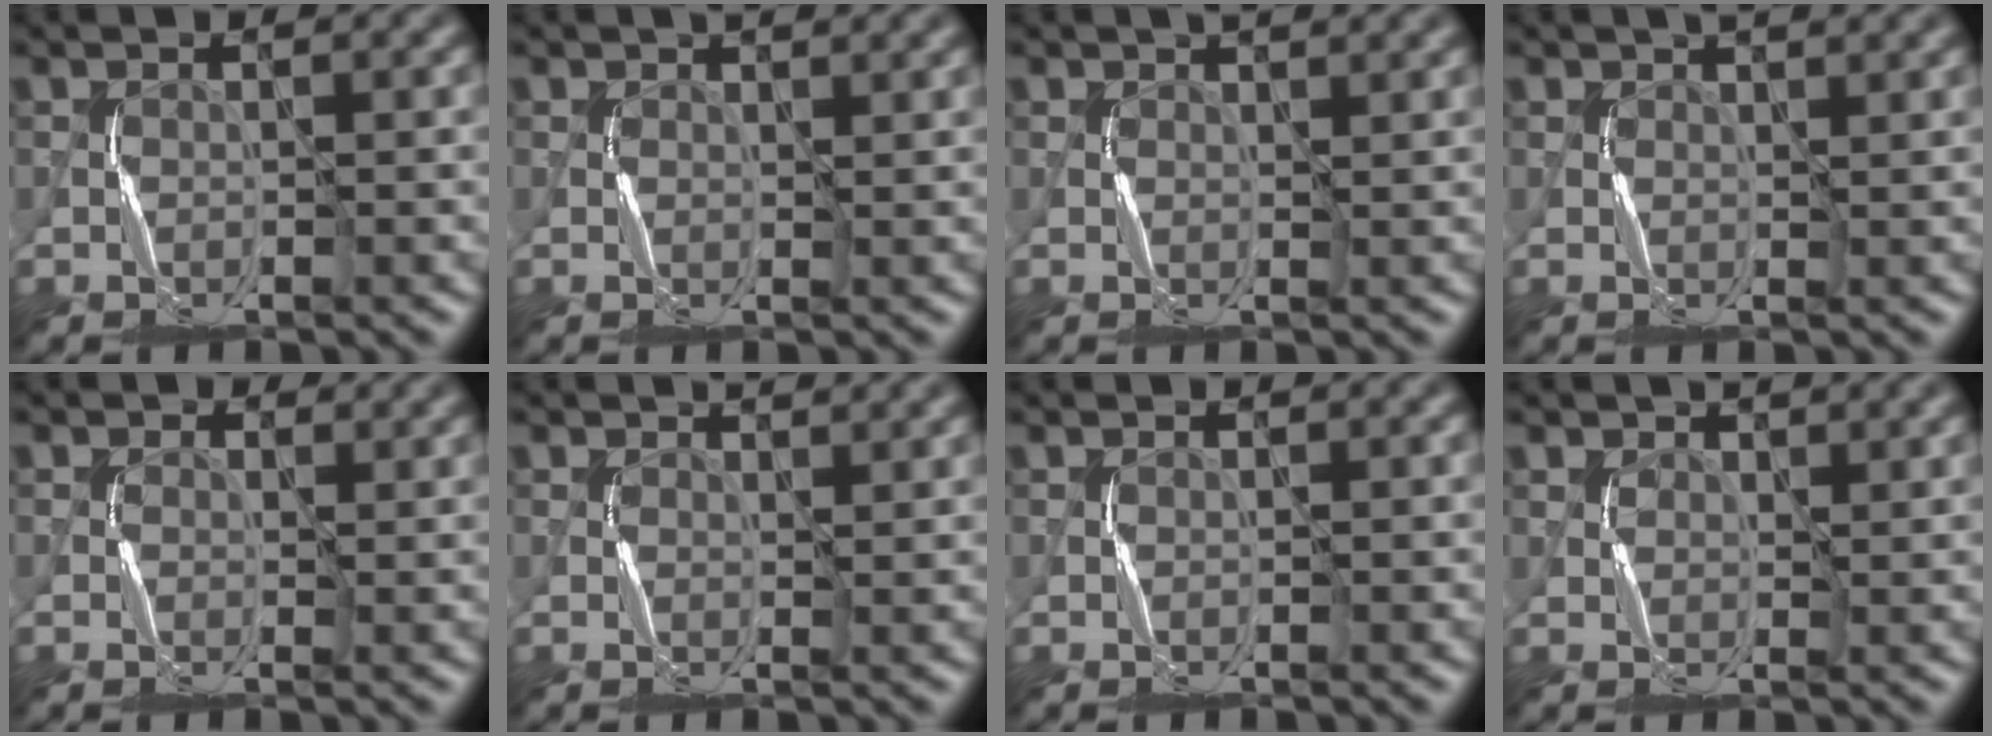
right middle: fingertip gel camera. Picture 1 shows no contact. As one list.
[{"total": 1.8, "force": [1.3, 0.6, 1.0], "torque": [-0.013, -0.003, 0.020]}, {"total": 2.1, "force": [1.6, 0.7, 1.3], "torque": [-0.016, 0.000, 0.019]}, {"total": 2.5, "force": [1.8, 0.7, 1.6], "torque": [-0.018, 0.002, 0.019]}, {"total": 1.6, "force": [0.9, 1.2, 0.6], "torque": [-0.007, -0.004, 0.007]}, {"total": 1.6, "force": [1.4, 0.4, 0.8], "torque": [-0.011, -0.006, 0.020]}, {"total": 0.0}, {"total": 1.8, "force": [1.4, 0.9, 0.7], "torque": [-0.015, -0.001, 0.026]}]